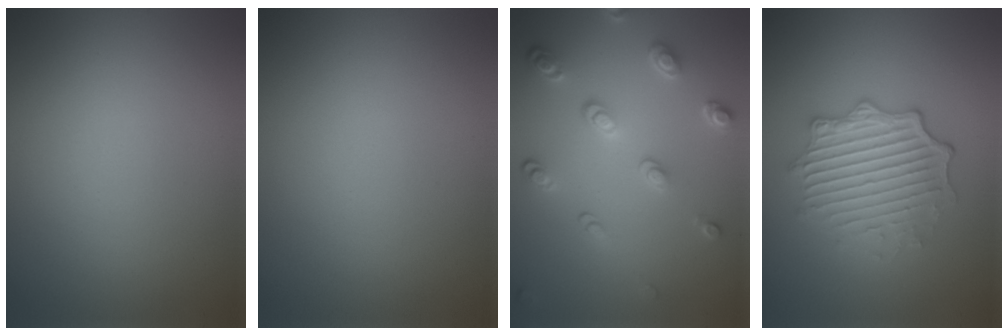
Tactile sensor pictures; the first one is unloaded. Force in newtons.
{"total": 0.0}
{"total": 3.7, "press": 2.9, "slide": 2.2}
{"total": 4.9, "press": 4.1, "slide": 2.8}